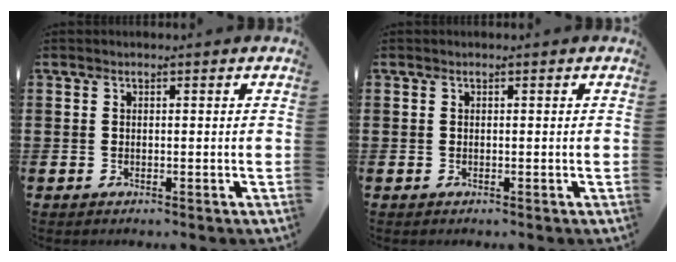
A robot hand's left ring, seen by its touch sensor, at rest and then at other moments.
{"total": 0.0}